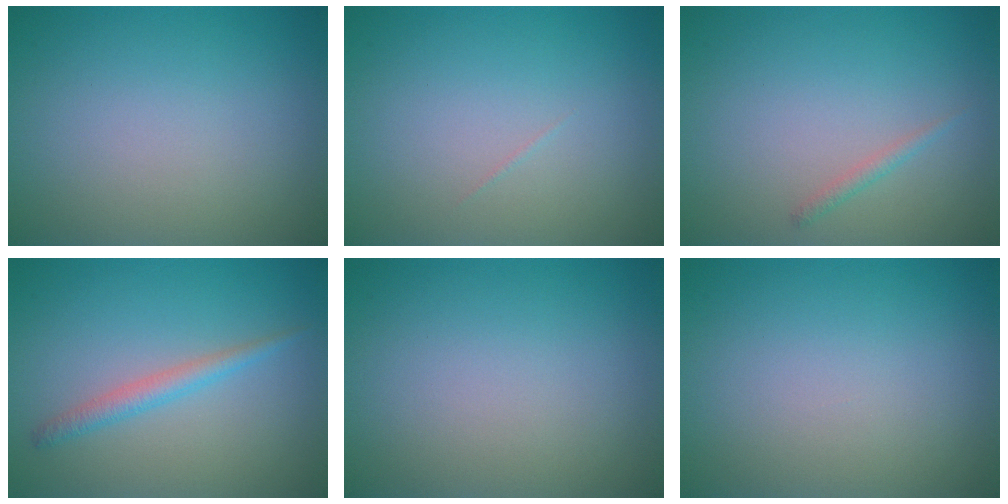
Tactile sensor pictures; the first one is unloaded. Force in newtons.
{"total": 0.0}
{"total": 0.8, "press": 0.8, "slide": 0.0}
{"total": 1.8, "press": 1.8, "slide": 0.1}
{"total": 0.0}
{"total": 0.0}